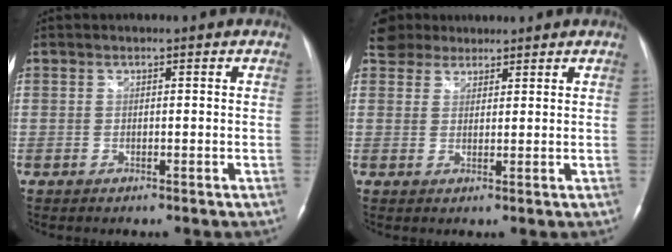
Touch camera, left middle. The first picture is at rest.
{"total": 4.2, "force": [3.6, 2.2, 0.1], "torque": [-0.008, 0.021, 0.064]}